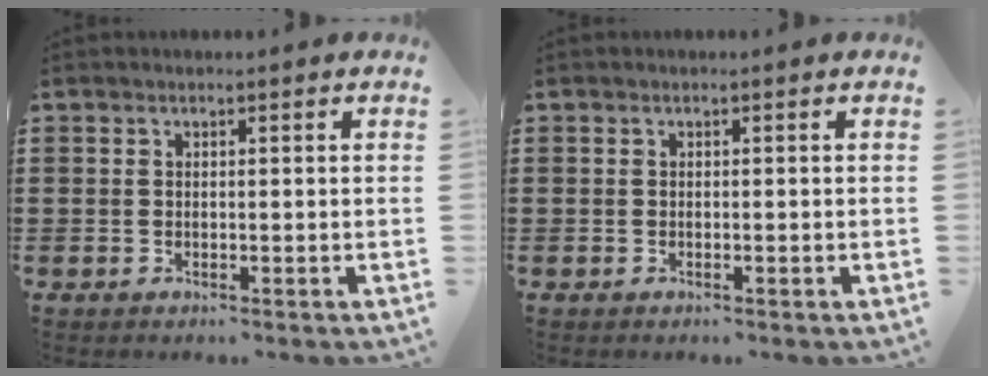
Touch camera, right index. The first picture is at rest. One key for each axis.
{"total": 0.0}